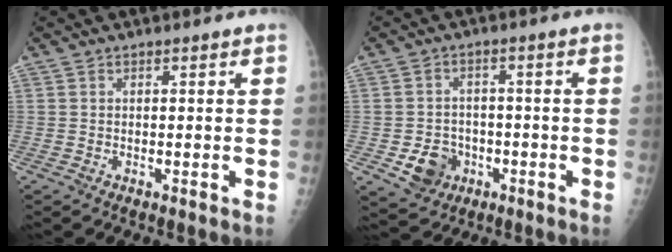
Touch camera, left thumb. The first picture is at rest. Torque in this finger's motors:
{"motor_torque": [-0.29, 0.33, 0.20, 0.09, 0.02]}